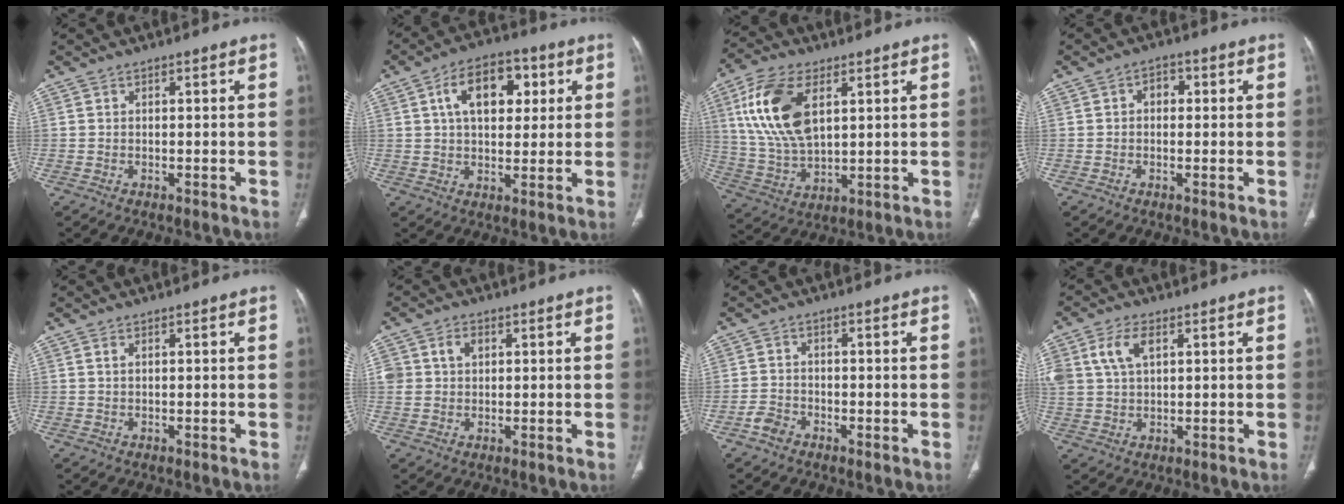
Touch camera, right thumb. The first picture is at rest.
{"total": 12.4, "force": [3.8, 7.4, 9.2], "torque": [-0.117, 0.006, 0.056]}
{"total": 16.2, "force": [5.3, 8.6, 12.7], "torque": [-0.253, -0.011, 0.107]}
{"total": 3.0, "force": [0.3, 2.2, 2.0], "torque": [-0.014, 0.011, -0.001]}
{"total": 0.9, "force": [0.4, 0.4, 0.7], "torque": [-0.016, 0.004, 0.009]}
{"total": 4.6, "force": [1.4, 3.5, 2.5], "torque": [-0.036, 0.002, 0.029]}
{"total": 2.7, "force": [-1.6, 2.0, 1.0], "torque": [-0.014, 0.011, -0.033]}
{"total": 8.9, "force": [3.3, 5.3, 6.3], "torque": [-0.136, 0.006, 0.069]}